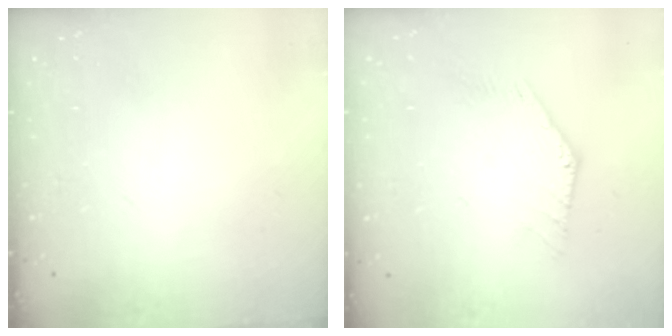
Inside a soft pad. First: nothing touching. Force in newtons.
{"total": 0.0}